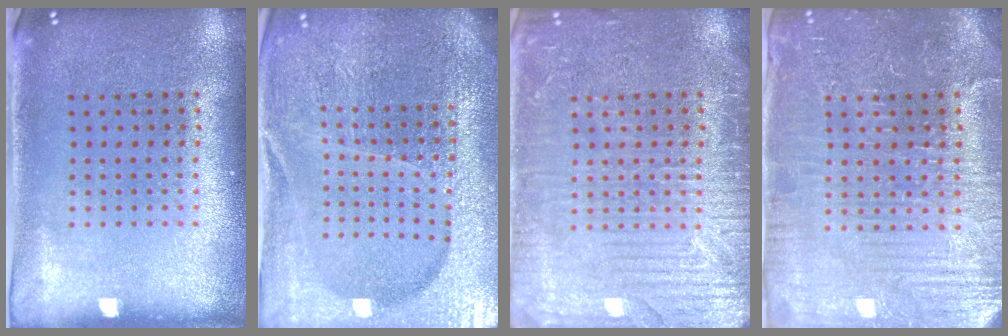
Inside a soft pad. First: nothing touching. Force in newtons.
{"total": 5.6, "press": 5.1, "slide": 2.4}
{"total": 5.5, "press": 5.4, "slide": 0.7}
{"total": 4.3, "press": 4.2, "slide": 1.2}